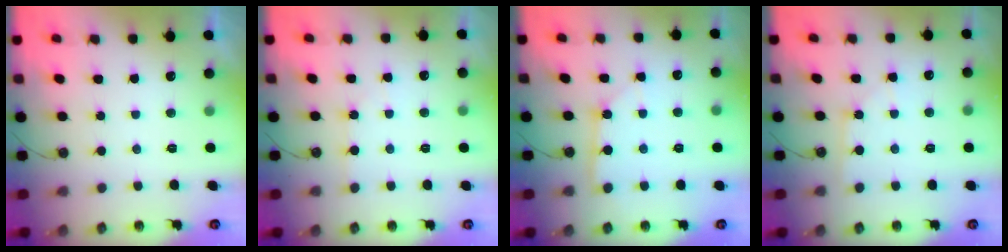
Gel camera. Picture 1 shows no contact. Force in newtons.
{"total": 3.0, "press": 3.0, "slide": 0.4}
{"total": 2.9, "press": 2.9, "slide": 0.1}
{"total": 2.5, "press": 2.5, "slide": 0.4}